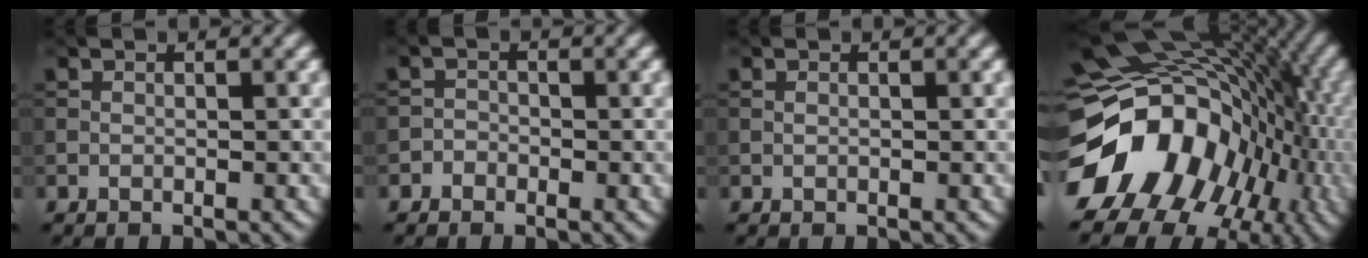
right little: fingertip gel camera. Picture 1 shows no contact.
{"total": 1.1, "force": [-0.7, 0.9, 0.0], "torque": [0.013, 0.001, -0.019]}
{"total": 0.0}
{"total": 17.5, "force": [-4.8, 13.3, 10.4], "torque": [-0.197, -0.016, -0.093]}